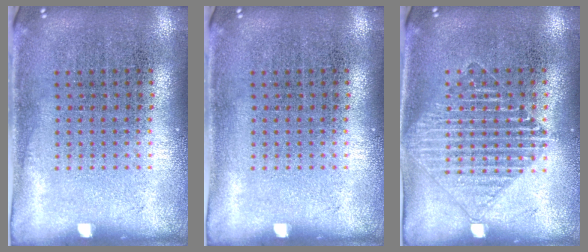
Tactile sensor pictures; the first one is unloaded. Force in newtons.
{"total": 0.0}
{"total": 1.3, "press": 1.3, "slide": 0.2}